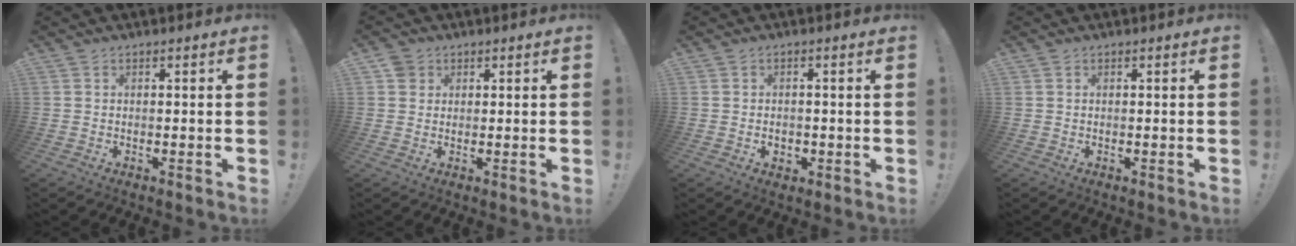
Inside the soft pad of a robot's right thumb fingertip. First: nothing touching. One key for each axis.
{"total": 3.1, "fx": 1.6, "fy": 2.6, "fz": 0.7, "tx": -0.006, "ty": -0.003, "tz": 0.029}
{"total": 1.8, "fx": 0.0, "fy": 1.6, "fz": 0.9, "tx": -0.001, "ty": -0.008, "tz": -0.004}
{"total": 0.0}